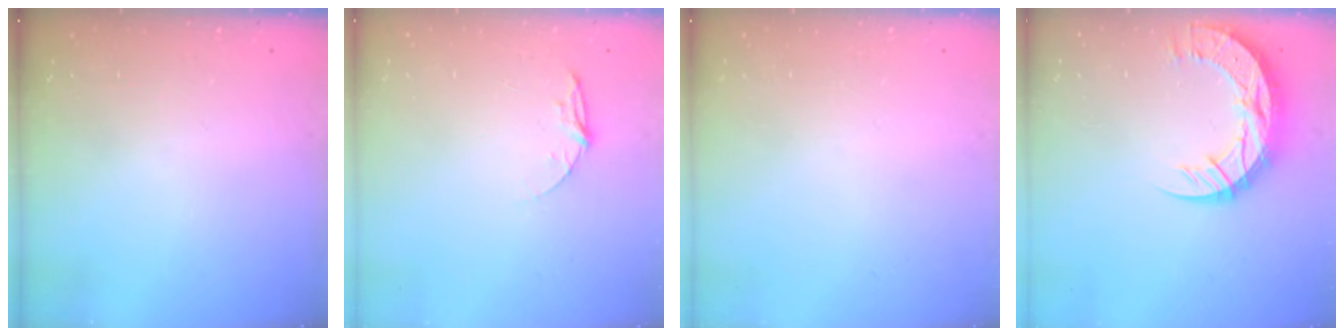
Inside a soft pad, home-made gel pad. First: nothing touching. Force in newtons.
{"total": 5.3, "press": 5.3, "slide": 0.5}
{"total": 0.0}
{"total": 16.1, "press": 16.0, "slide": 1.4}